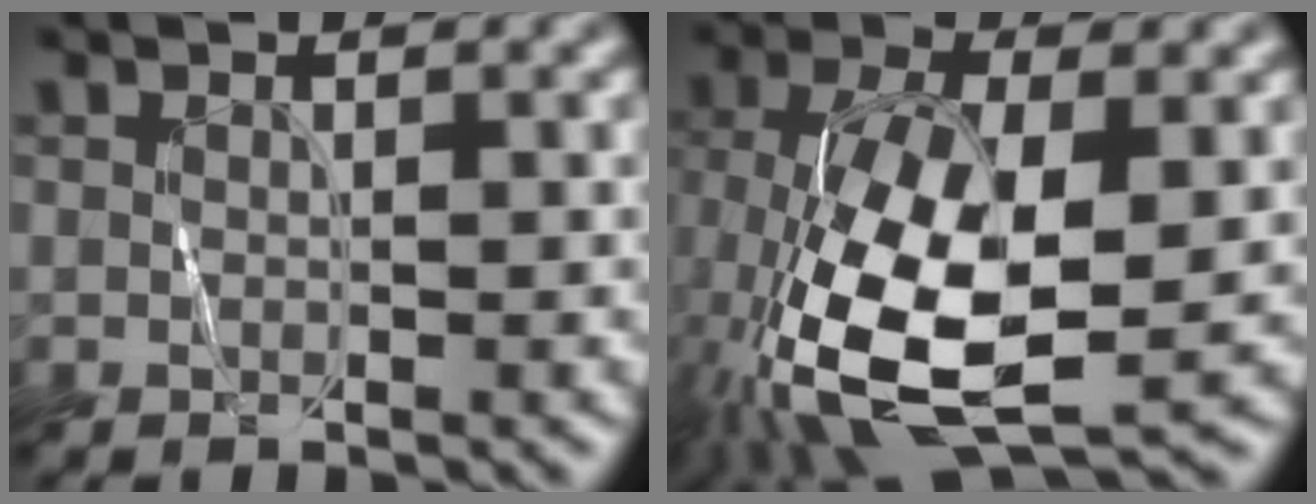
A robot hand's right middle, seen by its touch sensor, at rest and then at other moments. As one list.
[{"total": 12.8, "force": [-2.8, 5.4, 11.3], "torque": [-0.242, -0.014, -0.050]}]